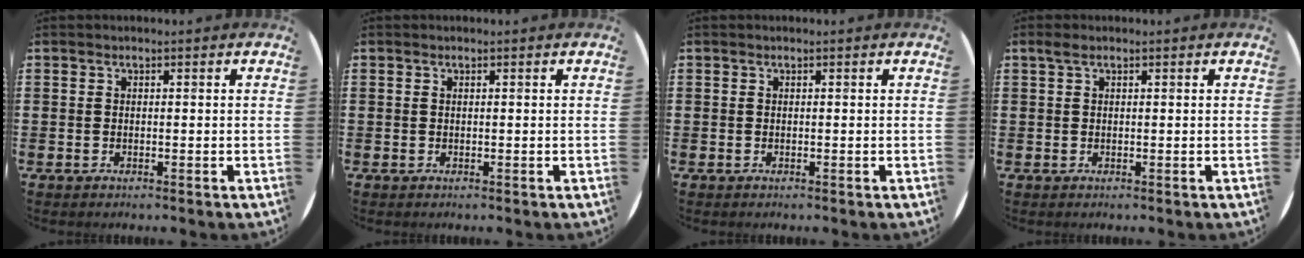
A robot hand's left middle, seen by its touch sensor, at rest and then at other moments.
{"total": 0.0}
{"total": 0.0}
{"total": 0.8, "force": [0.5, 0.3, 0.5], "torque": [-0.010, 0.005, 0.008]}